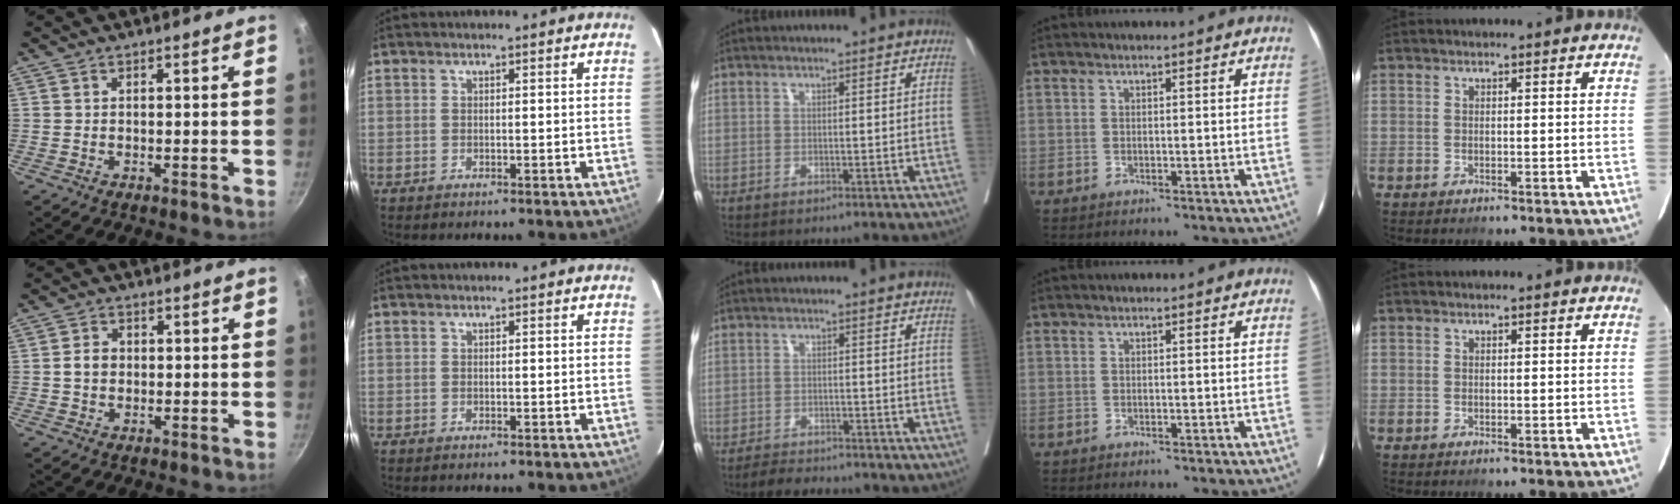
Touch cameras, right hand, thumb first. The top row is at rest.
{"thumb": {"total": 3.1, "force": [-0.1, 2.5, 1.8], "torque": [-0.028, 0.009, -0.006]}, "middle": {"total": 4.9, "force": [-4.6, 1.2, 1.4], "torque": [-0.023, -0.011, -0.074]}}